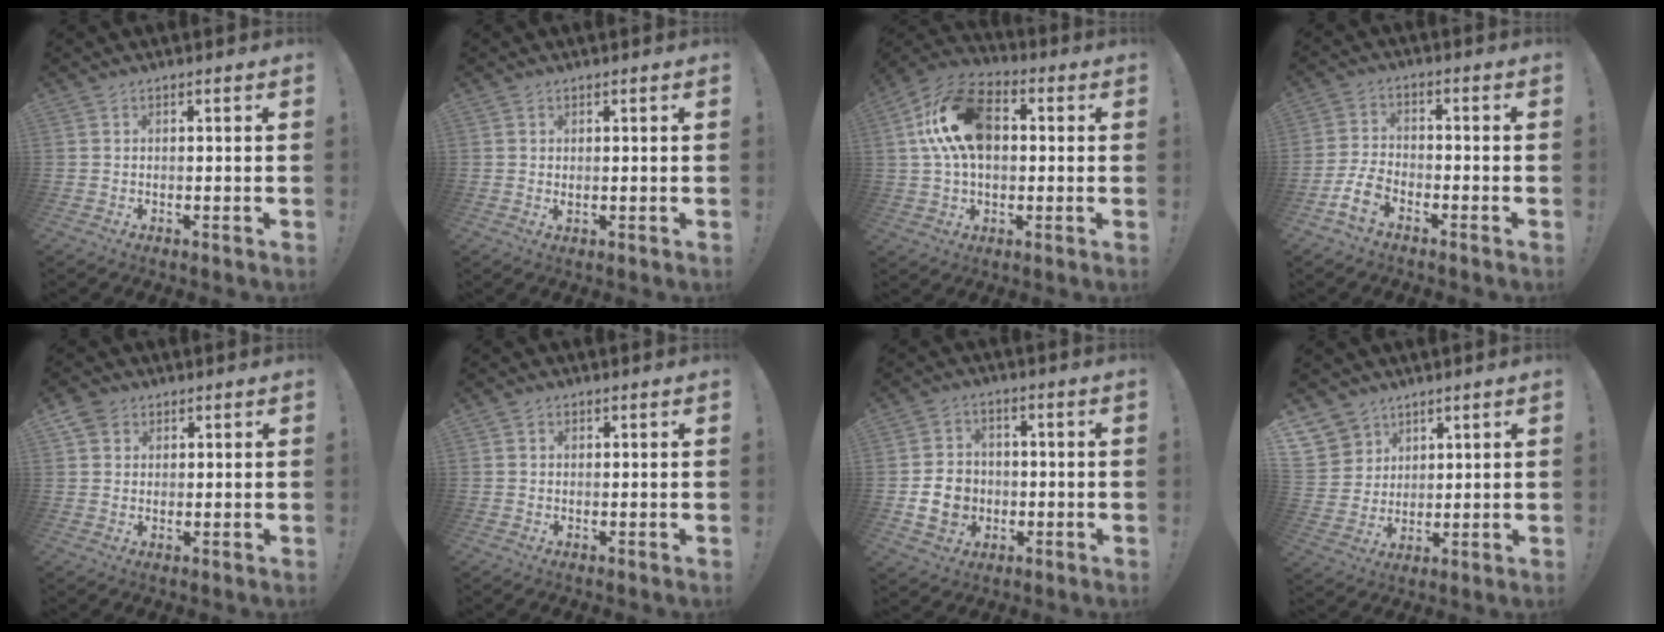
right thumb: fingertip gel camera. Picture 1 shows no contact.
{"total": 0.7, "force": [0.6, 0.3, 0.2], "torque": [0.012, -0.007, 0.009]}
{"total": 18.4, "force": [3.6, 12.3, 13.2], "torque": [-0.224, 0.011, 0.068]}
{"total": 7.6, "force": [-4.6, 4.0, 4.5], "torque": [-0.104, 0.011, -0.085]}
{"total": 4.3, "force": [2.4, 3.5, 1.0], "torque": [-0.013, -0.007, 0.046]}
{"total": 1.0, "force": [0.5, 0.9, 0.1], "torque": [0.008, -0.002, 0.007]}
{"total": 11.1, "force": [-2.1, 9.5, 5.4], "torque": [-0.097, 0.012, -0.030]}
{"total": 7.2, "force": [4.8, 5.4, 0.3], "torque": [-0.002, -0.046, 0.095]}